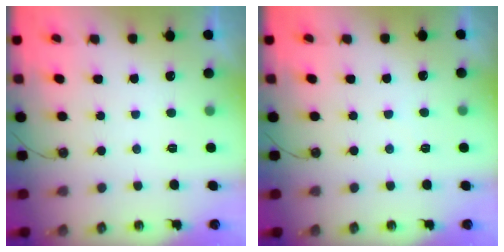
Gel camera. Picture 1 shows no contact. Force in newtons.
{"total": 1.7, "press": 1.6, "slide": 0.4}